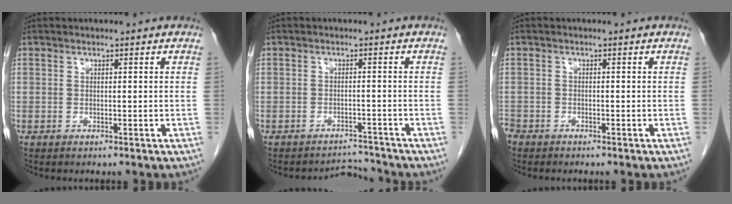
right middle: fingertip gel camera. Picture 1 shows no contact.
{"total": 2.8, "force": [-2.4, -0.1, -1.4], "torque": [0.024, 0.004, -0.033]}
{"total": 2.8, "force": [-2.3, 1.6, 0.5], "torque": [-0.018, -0.001, -0.045]}